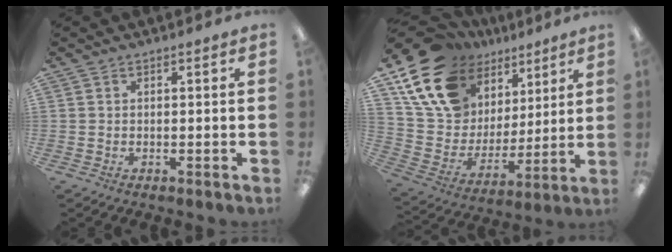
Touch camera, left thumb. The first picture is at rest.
{"total": 19.9, "force": [13.1, 12.4, 8.5], "torque": [-0.179, -0.065, 0.251]}